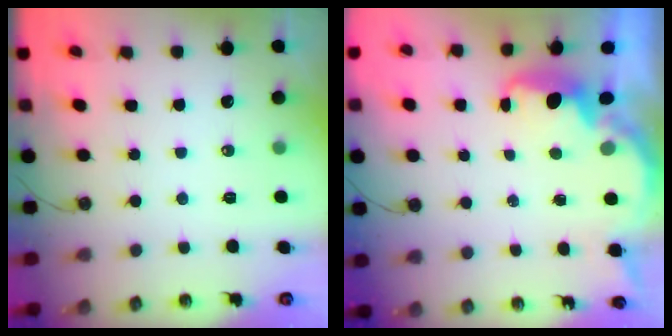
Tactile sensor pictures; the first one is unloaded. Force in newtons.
{"total": 2.7, "press": 2.5, "slide": 0.9}